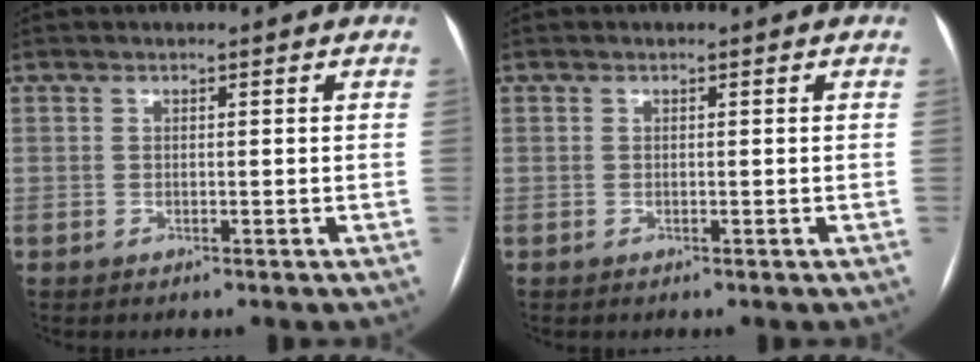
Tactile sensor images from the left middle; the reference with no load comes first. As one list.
[{"total": 0.0}]